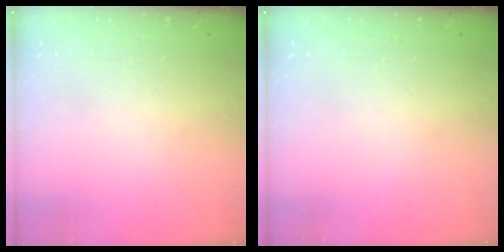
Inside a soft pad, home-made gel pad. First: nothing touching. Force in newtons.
{"total": 0.0}